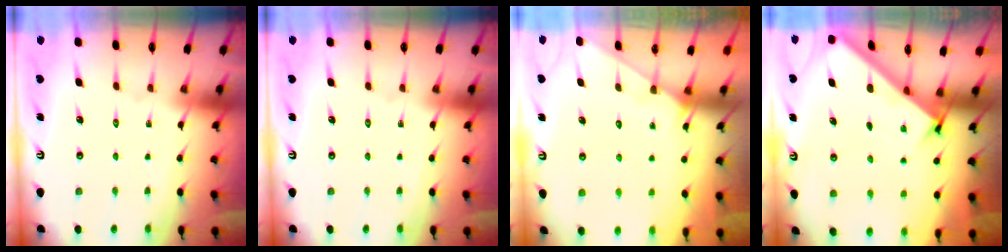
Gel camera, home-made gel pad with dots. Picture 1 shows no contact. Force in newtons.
{"total": 0.0}
{"total": 1.8, "press": 1.8, "slide": 0.1}
{"total": 2.7, "press": 2.6, "slide": 0.4}